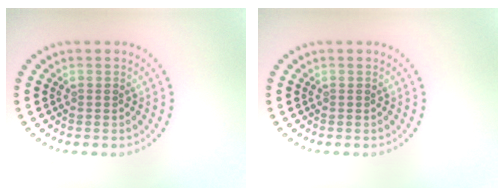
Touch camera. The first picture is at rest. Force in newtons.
{"total": 0.0}